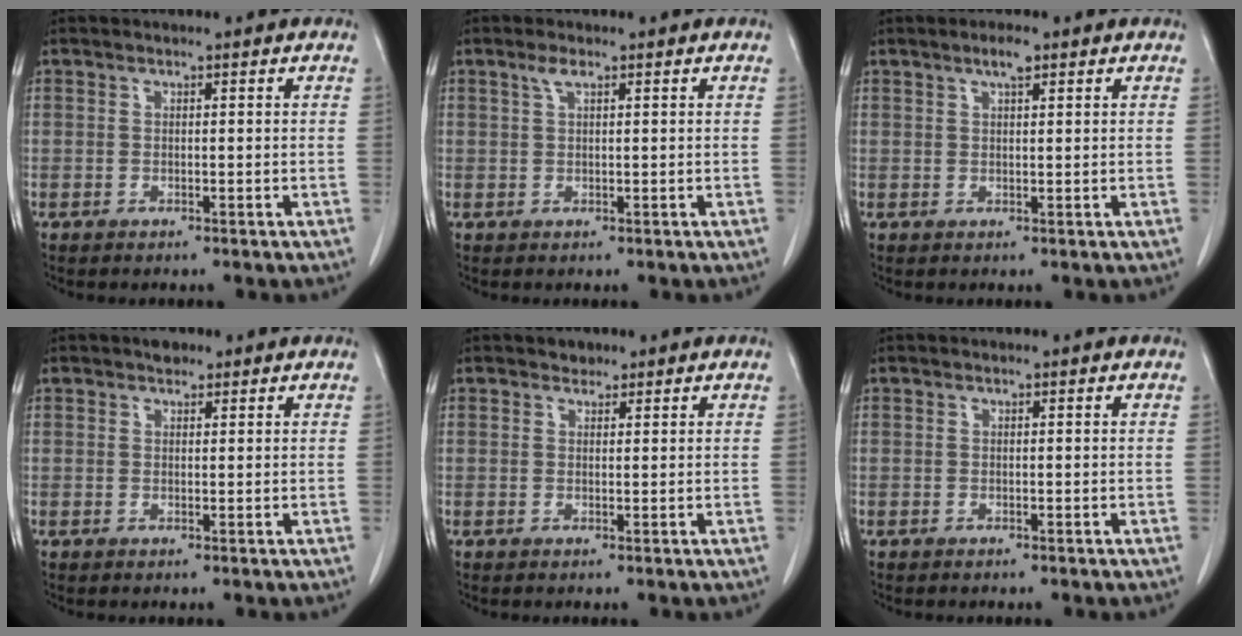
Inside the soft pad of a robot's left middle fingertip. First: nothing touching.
{"total": 1.5, "force": [0.9, 0.4, 1.1], "torque": [-0.026, 0.007, 0.019]}
{"total": 2.2, "force": [1.4, 0.4, 1.6], "torque": [-0.033, 0.003, 0.024]}
{"total": 1.8, "force": [1.3, 0.9, 0.6], "torque": [-0.016, 0.007, 0.020]}
{"total": 1.3, "force": [1.0, 0.8, 0.1], "torque": [-0.003, -0.001, 0.013]}
{"total": 0.0}